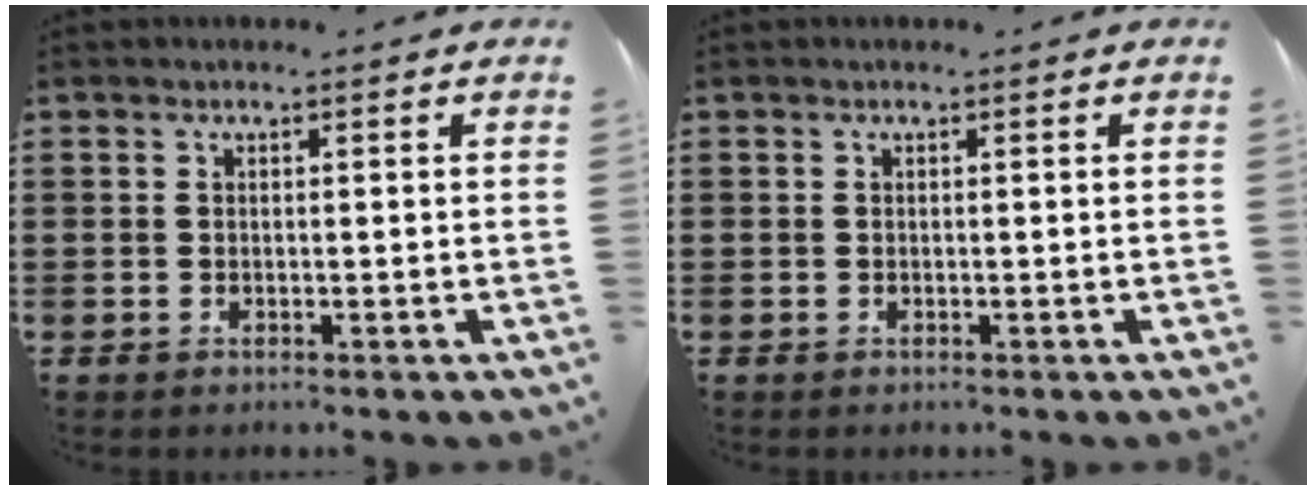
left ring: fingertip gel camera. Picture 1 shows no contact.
{"total": 0.0}